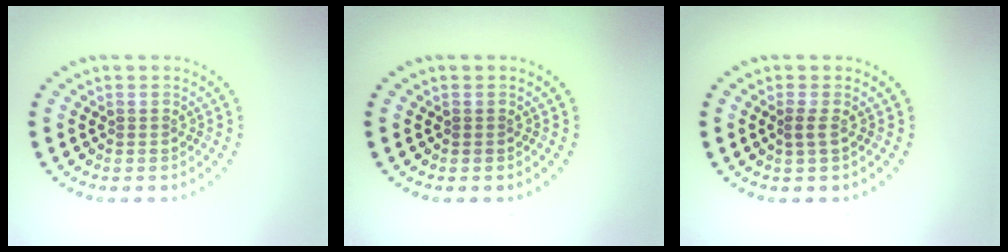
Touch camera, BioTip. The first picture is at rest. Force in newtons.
{"total": 0.0}
{"total": 0.8, "press": 0.7, "slide": 0.4}